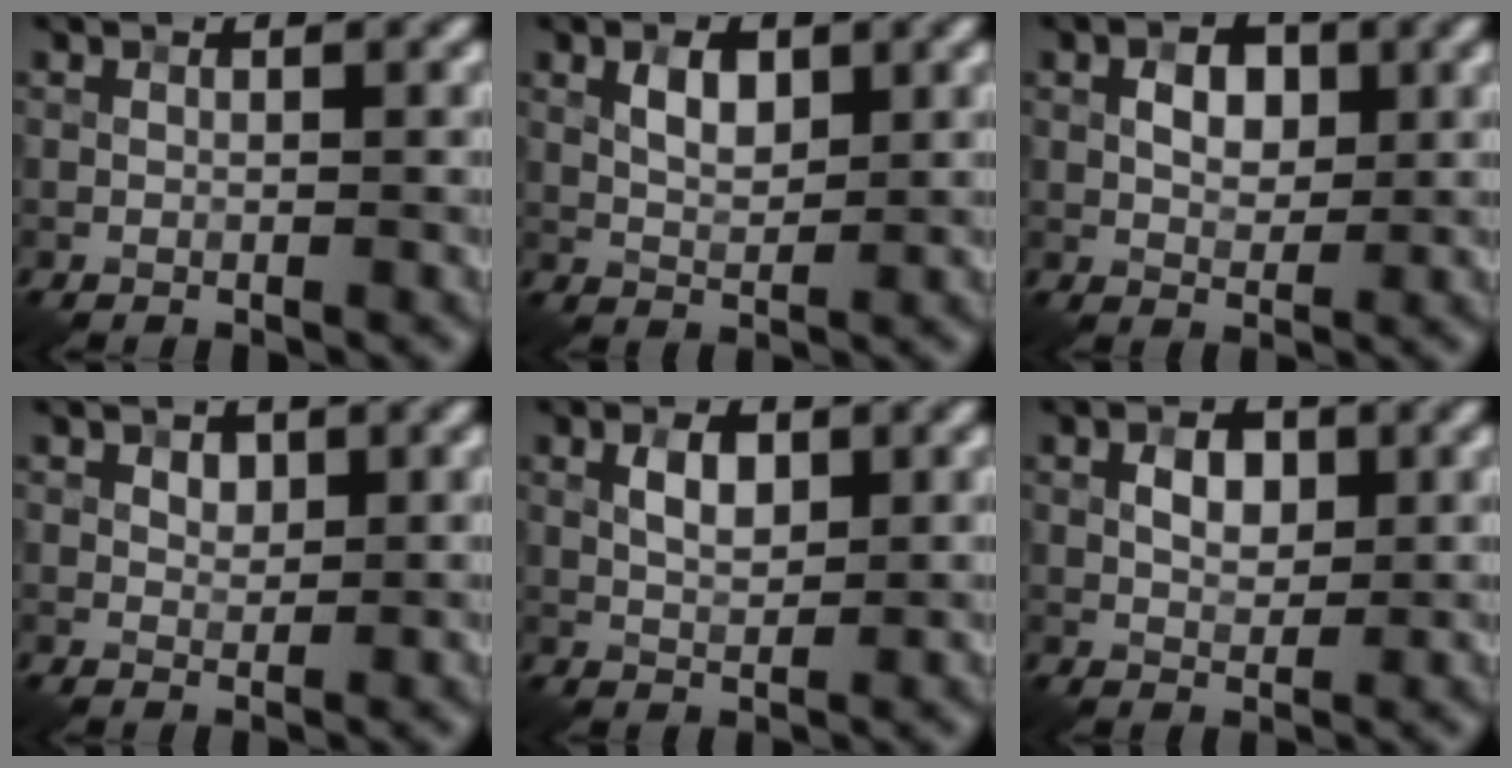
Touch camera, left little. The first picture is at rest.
{"total": 2.8, "force": [1.0, 1.5, 2.2], "torque": [-0.042, 0.000, 0.018]}
{"total": 3.1, "force": [0.6, 2.0, 2.2], "torque": [-0.038, 0.002, 0.009]}
{"total": 1.4, "force": [0.8, 0.9, 0.7], "torque": [-0.012, 0.001, 0.013]}
{"total": 2.7, "force": [0.8, 1.4, 2.2], "torque": [-0.041, 0.002, 0.014]}
{"total": 2.8, "force": [0.6, 1.7, 2.1], "torque": [-0.035, 0.001, 0.009]}